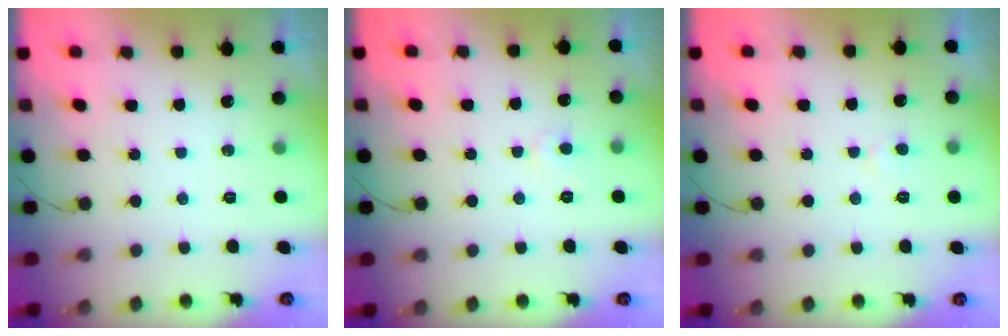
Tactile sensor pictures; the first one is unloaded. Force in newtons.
{"total": 3.5, "press": 3.4, "slide": 0.4}
{"total": 3.2, "press": 3.2, "slide": 0.3}